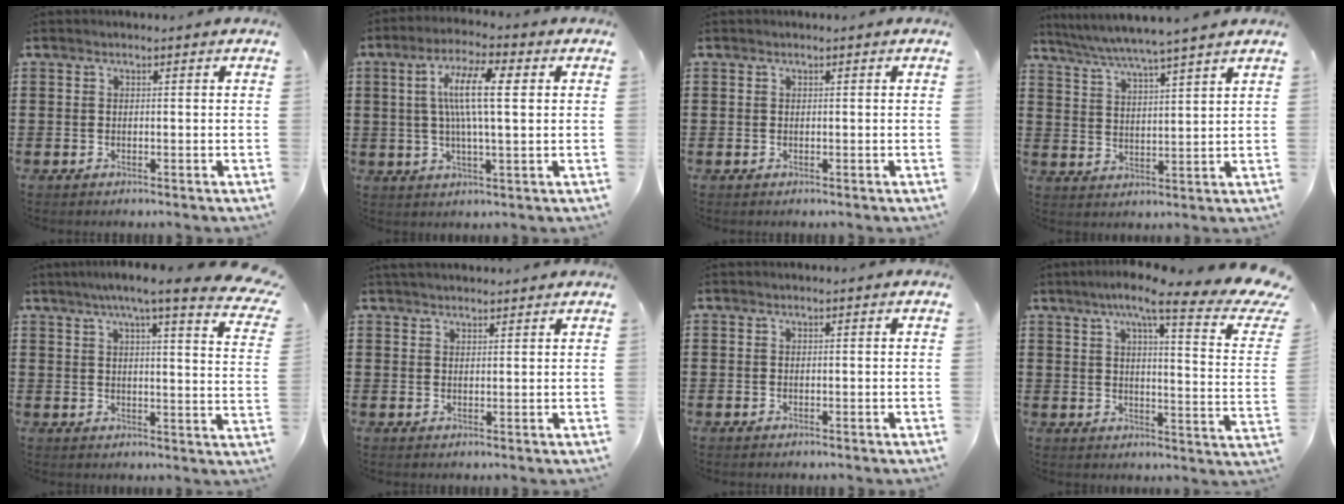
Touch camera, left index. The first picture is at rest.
{"total": 9.6, "force": [1.8, 2.3, 9.1], "torque": [-0.183, 0.008, 0.024]}
{"total": 0.0}
{"total": 5.3, "force": [4.8, -1.0, 2.1], "torque": [-0.059, -0.028, 0.080]}
{"total": 7.2, "force": [5.8, 0.1, 4.4], "torque": [-0.088, -0.022, 0.094]}
{"total": 2.1, "force": [2.1, 0.4, 0.4], "torque": [-0.011, 0.001, 0.041]}
{"total": 0.0}
{"total": 10.0, "force": [7.2, 1.2, 6.9], "torque": [-0.121, -0.045, 0.106]}